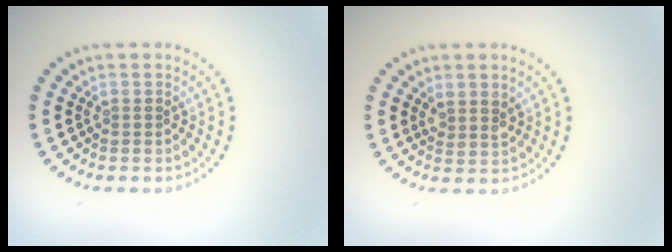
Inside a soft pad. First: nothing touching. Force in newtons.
{"total": 1.7, "press": 1.5, "slide": 0.9}